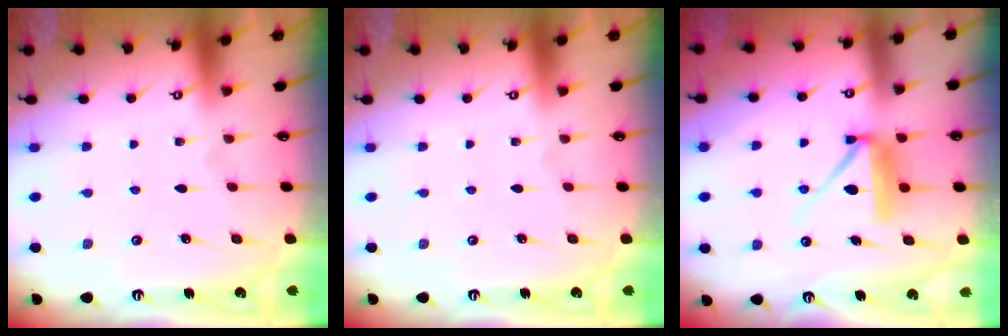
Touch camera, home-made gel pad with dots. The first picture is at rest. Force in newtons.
{"total": 0.0}
{"total": 8.9, "press": 8.8, "slide": 0.5}